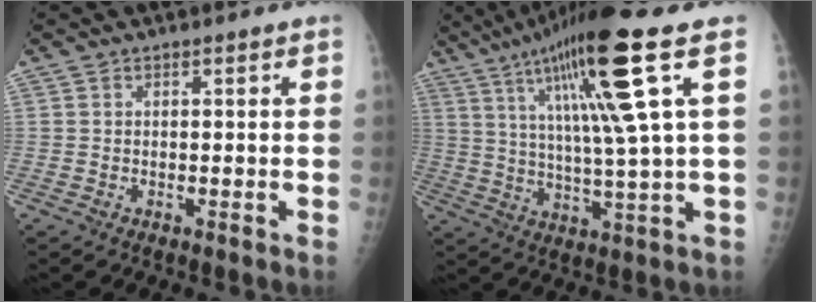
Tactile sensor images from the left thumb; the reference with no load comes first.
{"total": 18.3, "force": [7.7, 0.4, 16.6], "torque": [-0.286, -0.012, 0.129]}